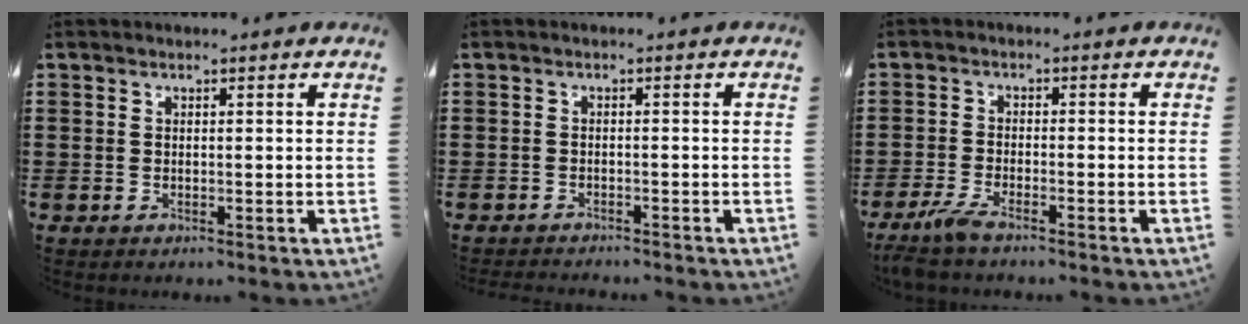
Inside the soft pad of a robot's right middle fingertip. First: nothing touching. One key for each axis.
{"total": 1.1, "fx": -1.1, "fy": 0.0, "fz": 0.0, "tx": -0.003, "ty": 0.002, "tz": -0.022}
{"total": 3.1, "fx": -2.4, "fy": 0.1, "fz": 1.9, "tx": -0.062, "ty": -0.013, "tz": -0.053}